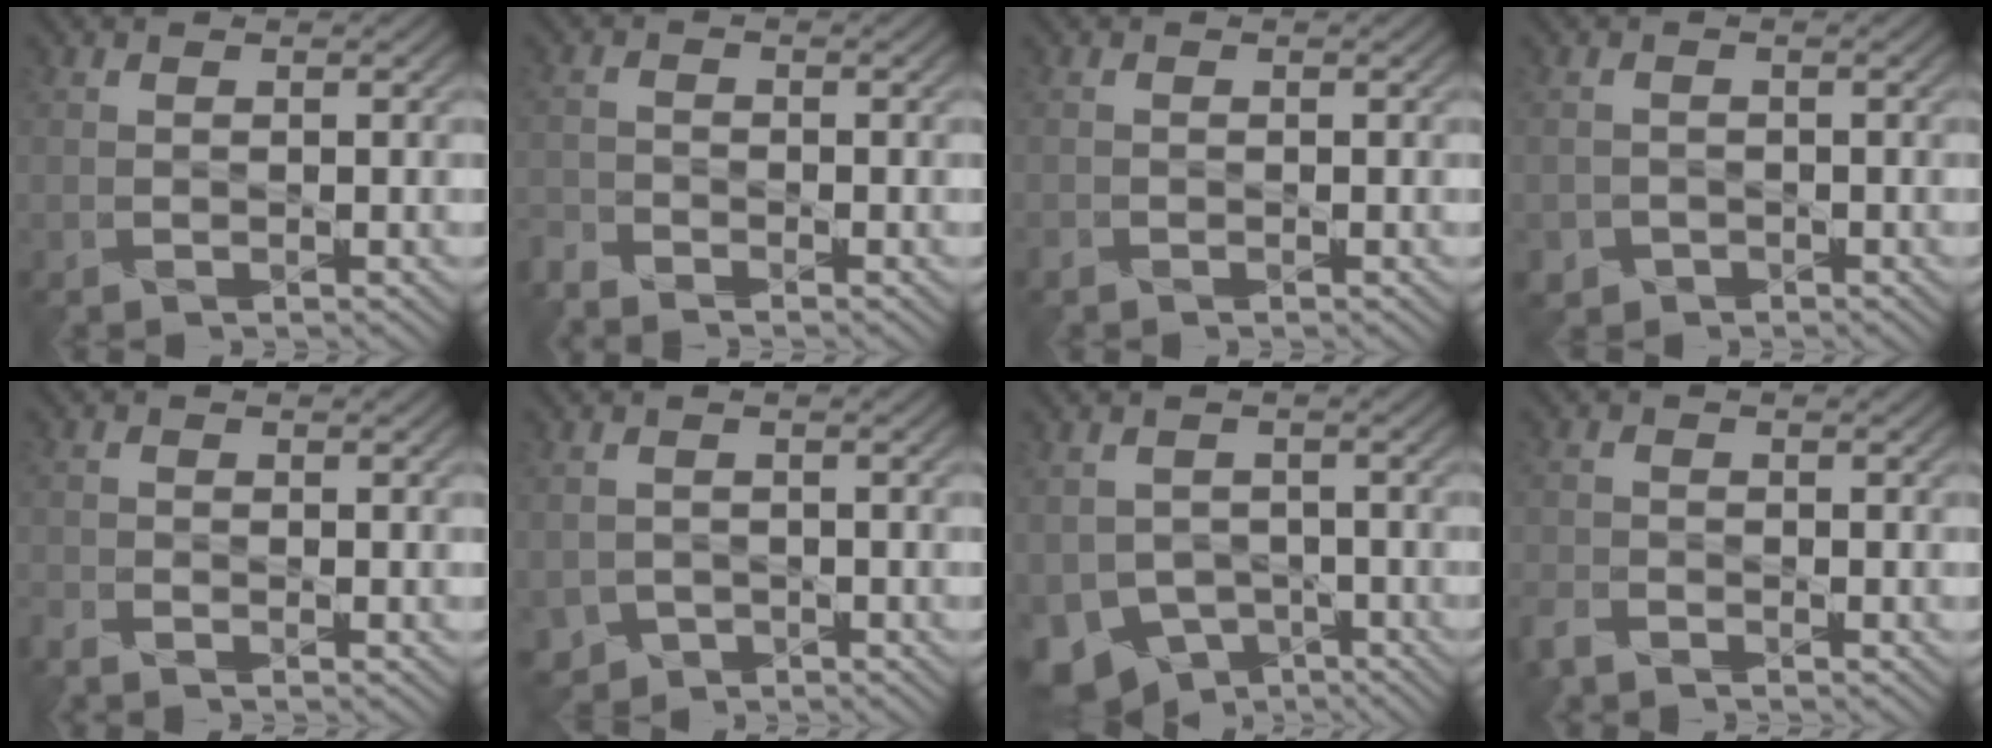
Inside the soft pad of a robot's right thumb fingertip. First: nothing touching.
{"total": 2.7, "force": [-2.6, 0.4, 0.5], "torque": [-0.015, -0.010, -0.064]}
{"total": 0.6, "force": [-0.5, 0.2, 0.0], "torque": [-0.003, -0.003, -0.010]}
{"total": 1.8, "force": [-1.1, 1.4, 0.2], "torque": [0.002, -0.005, -0.024]}
{"total": 2.2, "force": [-2.1, 0.4, 0.7], "torque": [-0.020, -0.012, -0.049]}
{"total": 2.4, "force": [-1.2, 2.1, 0.3], "torque": [-0.015, -0.014, -0.024]}
{"total": 7.3, "force": [-3.6, 5.5, 3.3], "torque": [-0.078, -0.029, -0.067]}
{"total": 2.7, "force": [-2.3, 0.9, 1.0], "torque": [-0.029, -0.010, -0.057]}